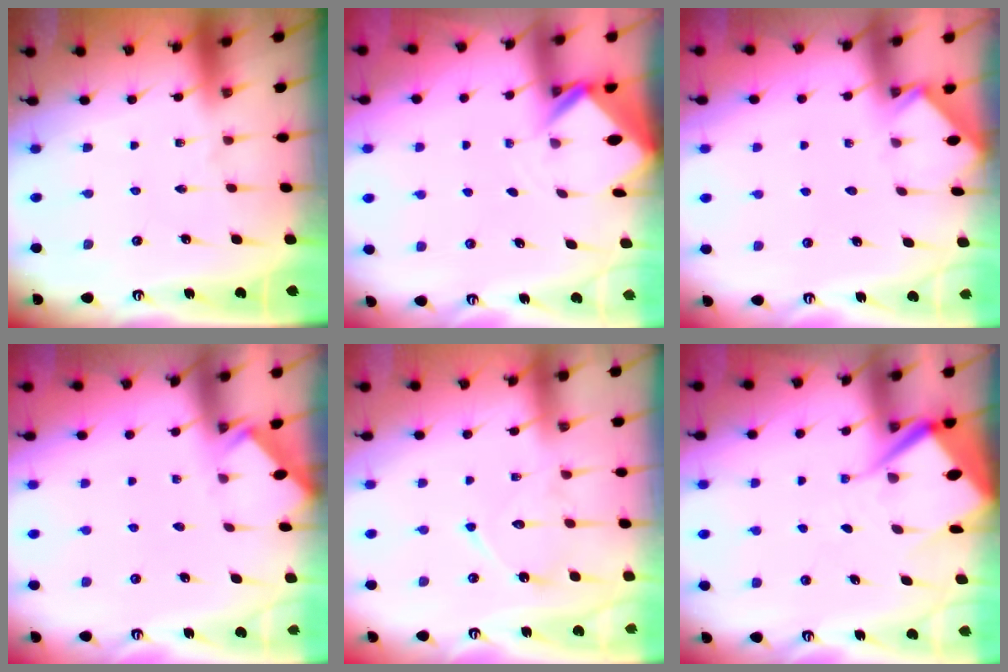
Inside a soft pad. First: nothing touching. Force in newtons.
{"total": 2.7, "press": 2.7, "slide": 0.2}
{"total": 2.5, "press": 2.5, "slide": 0.4}
{"total": 1.7, "press": 1.7, "slide": 0.2}
{"total": 10.2, "press": 10.2, "slide": 0.6}
{"total": 8.7, "press": 8.6, "slide": 0.8}